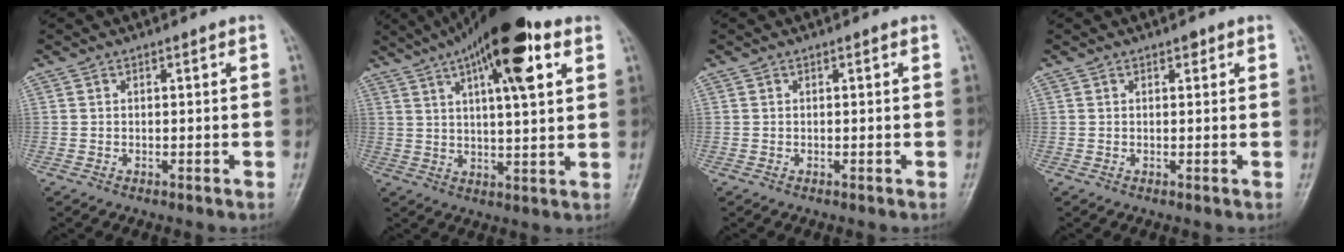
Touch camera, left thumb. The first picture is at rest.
{"total": 18.1, "force": [8.8, 5.4, 14.9], "torque": [-0.217, -0.010, 0.136]}
{"total": 0.0}
{"total": 1.0, "force": [0.6, 0.5, 0.5], "torque": [-0.001, -0.002, 0.007]}